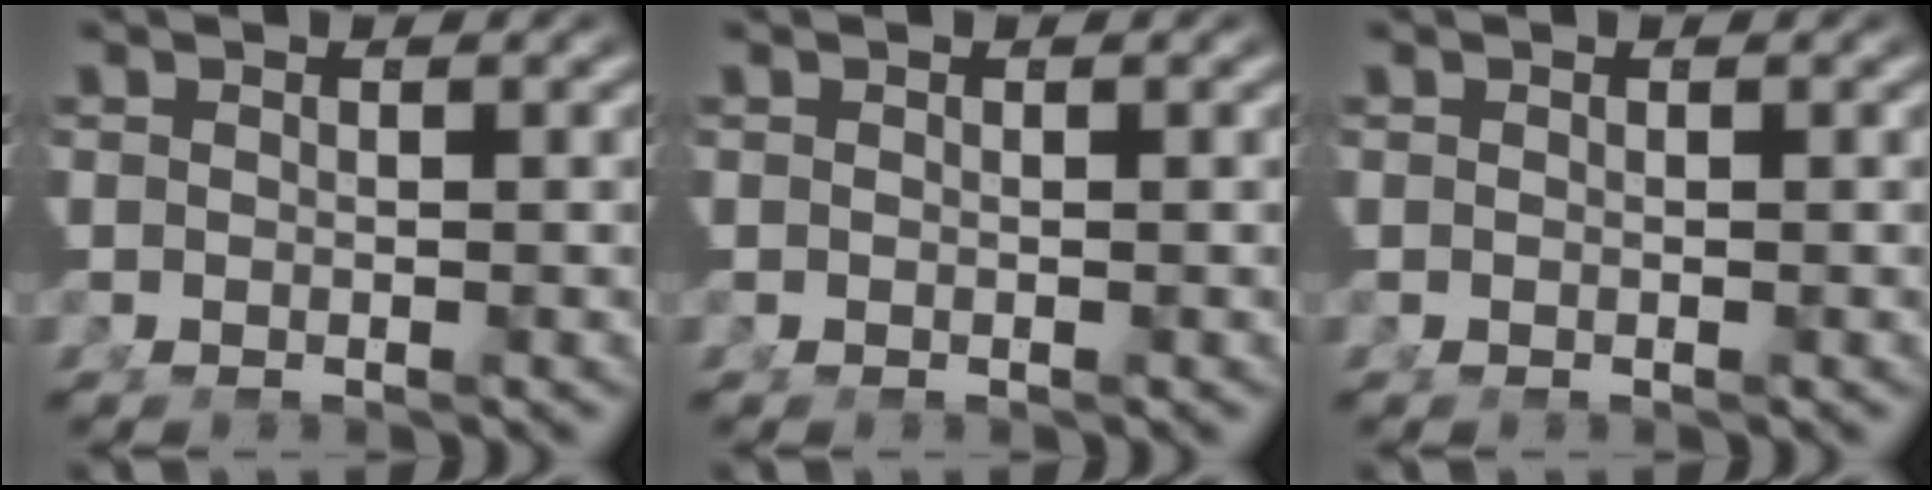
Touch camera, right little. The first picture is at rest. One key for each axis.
{"total": 0.0}
{"total": 0.0}